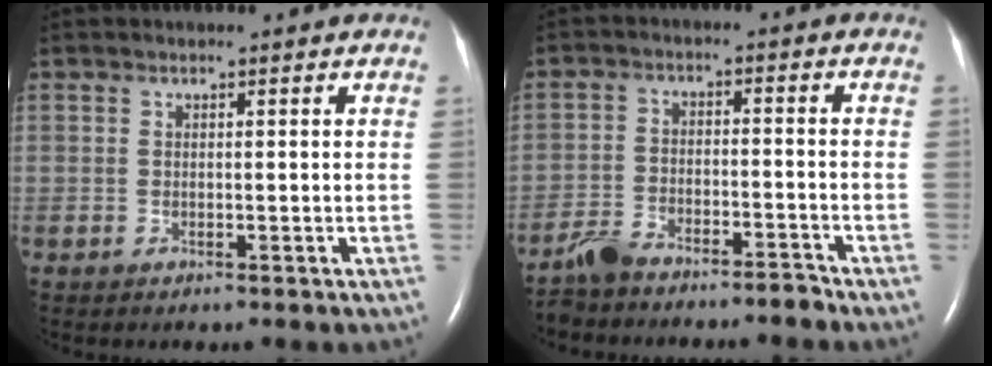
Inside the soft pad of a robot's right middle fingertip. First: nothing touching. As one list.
[{"total": 5.5, "force": [-5.2, 0.7, 1.5], "torque": [-0.031, -0.001, -0.095]}]